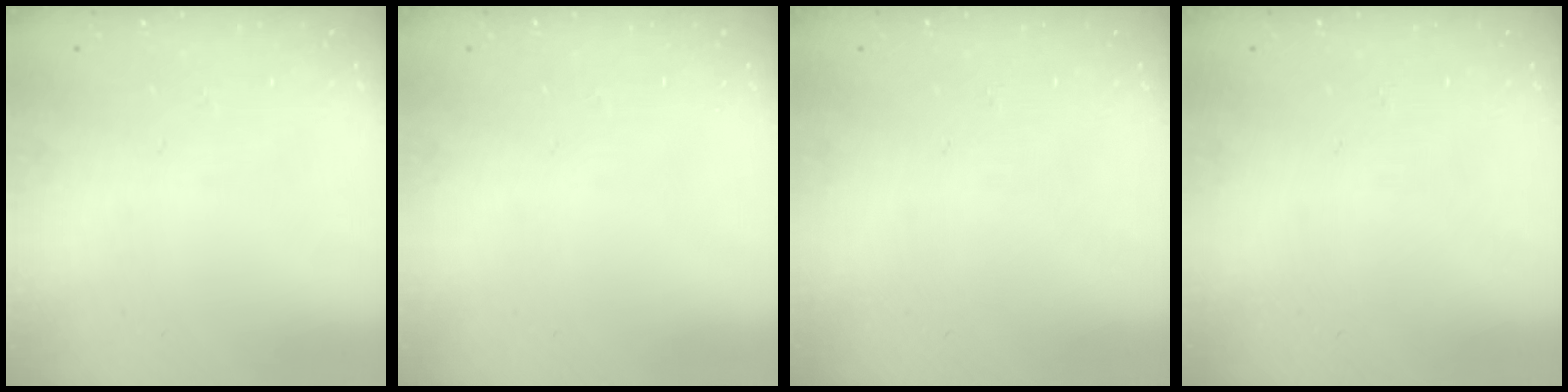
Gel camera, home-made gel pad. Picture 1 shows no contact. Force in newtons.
{"total": 0.0}
{"total": 0.0}
{"total": 0.0}